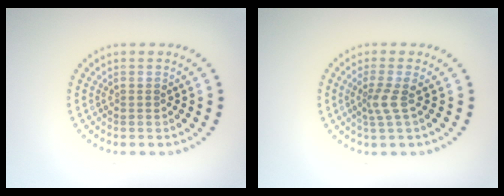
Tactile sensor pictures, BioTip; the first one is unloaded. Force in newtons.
{"total": 2.0, "press": 1.3, "slide": 1.5}